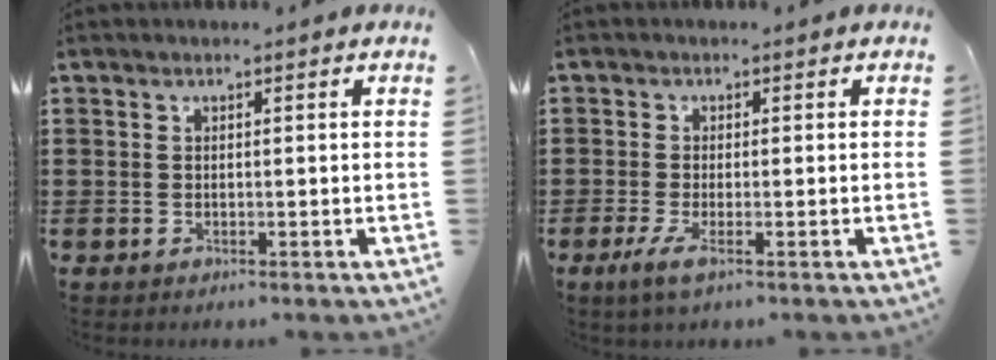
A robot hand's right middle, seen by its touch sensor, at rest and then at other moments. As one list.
[{"total": 2.3, "force": [-1.1, 0.7, 1.9], "torque": [-0.047, -0.003, -0.026]}]